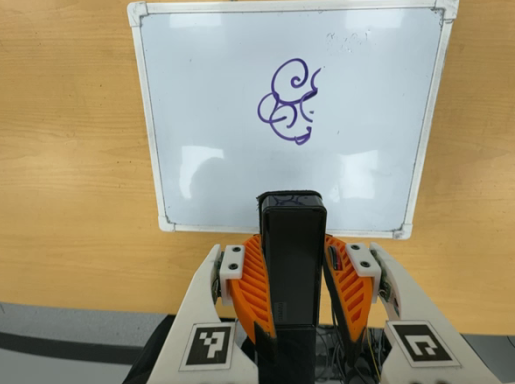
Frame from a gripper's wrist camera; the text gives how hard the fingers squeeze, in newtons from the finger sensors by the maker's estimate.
{"total": 7.9, "left": 6.3, "right": 9.5}